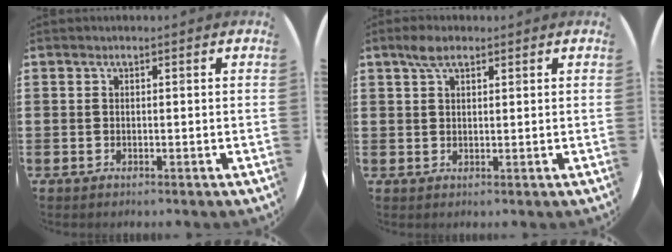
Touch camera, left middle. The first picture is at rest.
{"total": 3.1, "force": [2.2, 1.4, 1.7], "torque": [-0.029, 0.004, 0.037]}